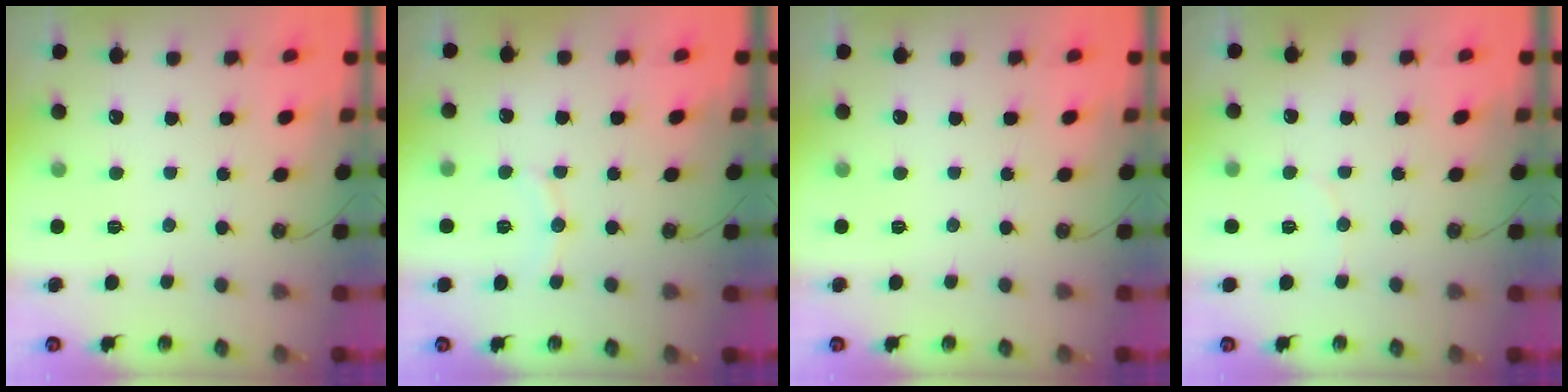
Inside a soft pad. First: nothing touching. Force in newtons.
{"total": 6.1, "press": 6.1, "slide": 0.1}
{"total": 0.0}
{"total": 2.4, "press": 2.3, "slide": 0.7}